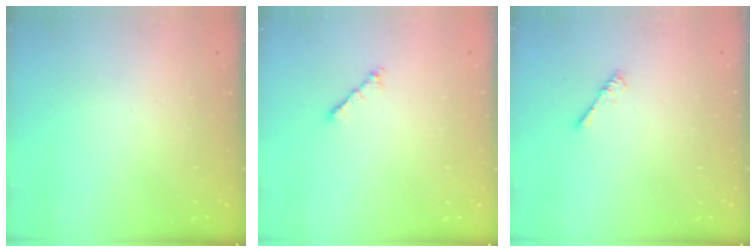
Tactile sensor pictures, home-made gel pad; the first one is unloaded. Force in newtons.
{"total": 1.8, "press": 1.8, "slide": 0.5}
{"total": 0.8, "press": 0.8, "slide": 0.3}